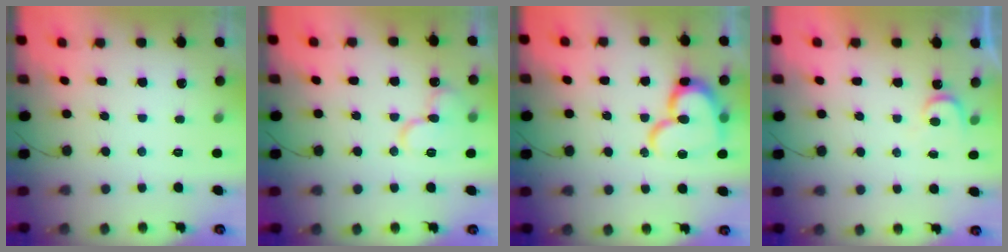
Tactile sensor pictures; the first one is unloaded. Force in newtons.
{"total": 12.9, "press": 12.8, "slide": 1.7}
{"total": 16.3, "press": 16.3, "slide": 1.4}
{"total": 3.8, "press": 3.7, "slide": 0.3}